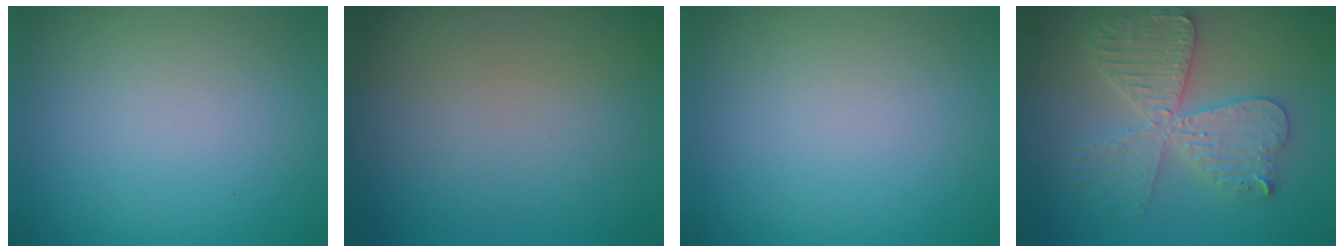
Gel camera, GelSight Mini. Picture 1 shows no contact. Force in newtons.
{"total": 0.0}
{"total": 0.0}
{"total": 5.7, "press": 5.6, "slide": 0.7}